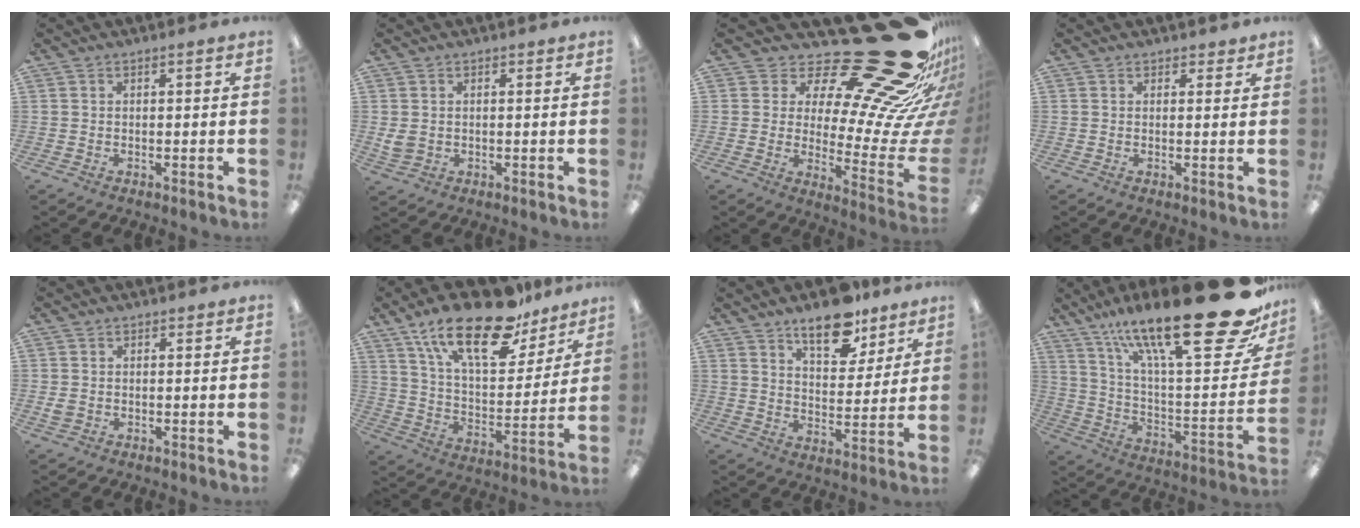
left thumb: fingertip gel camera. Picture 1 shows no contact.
{"total": 3.5, "force": [0.7, 3.1, 1.5], "torque": [-0.022, 0.004, 0.015]}
{"total": 31.3, "force": [21.0, 8.1, 21.8], "torque": [-0.255, -0.187, 0.364]}
{"total": 1.4, "force": [1.1, 0.9, 0.2], "torque": [0.004, -0.003, 0.019]}
{"total": 2.0, "force": [-0.1, 1.8, 0.8], "torque": [-0.006, 0.002, -0.004]}
{"total": 22.9, "force": [15.8, 9.0, 13.9], "torque": [-0.231, -0.091, 0.269]}
{"total": 12.3, "force": [9.4, 5.3, 5.8], "torque": [-0.070, -0.054, 0.163]}
{"total": 30.6, "force": [18.8, 7.7, 22.8], "torque": [-0.341, -0.121, 0.306]}